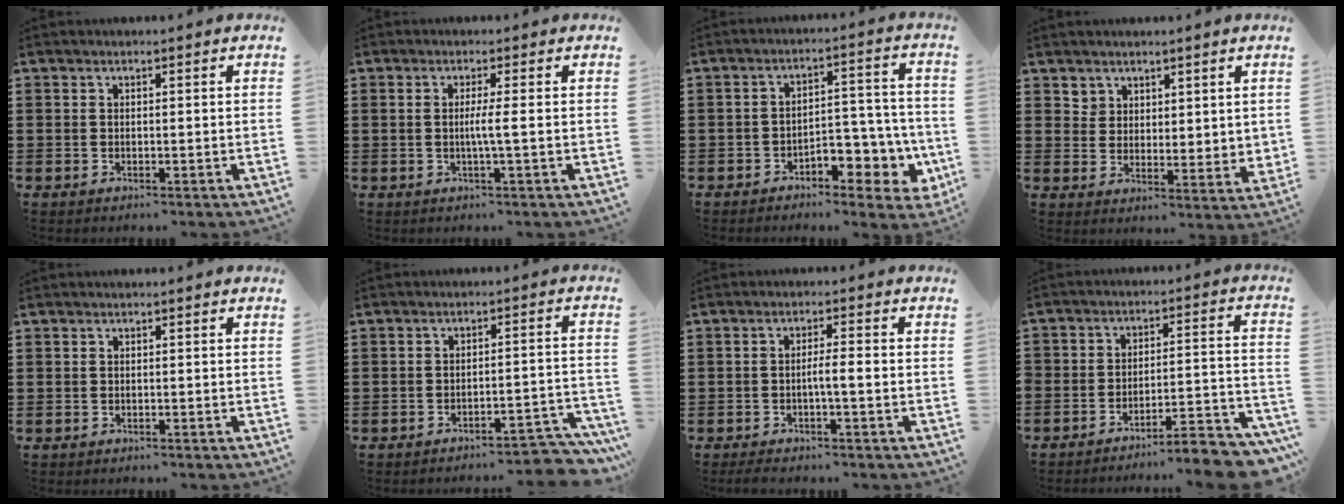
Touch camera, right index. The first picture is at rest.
{"total": 2.7, "force": [-0.2, -0.4, 2.7], "torque": [-0.049, -0.008, -0.007]}
{"total": 5.9, "force": [-3.3, 3.5, 3.4], "torque": [-0.042, 0.009, -0.064]}
{"total": 4.6, "force": [3.8, 2.6, 0.2], "torque": [-0.013, -0.005, 0.071]}
{"total": 0.5, "force": [-0.3, 0.4, 0.0], "torque": [0.001, 0.004, -0.008]}
{"total": 4.4, "force": [-4.1, 0.3, 1.6], "torque": [-0.029, -0.004, -0.082]}
{"total": 2.8, "force": [-1.3, 0.1, 2.5], "torque": [-0.051, -0.004, -0.027]}
{"total": 6.6, "force": [-6.4, 0.4, 1.7], "torque": [-0.017, 0.001, -0.125]}